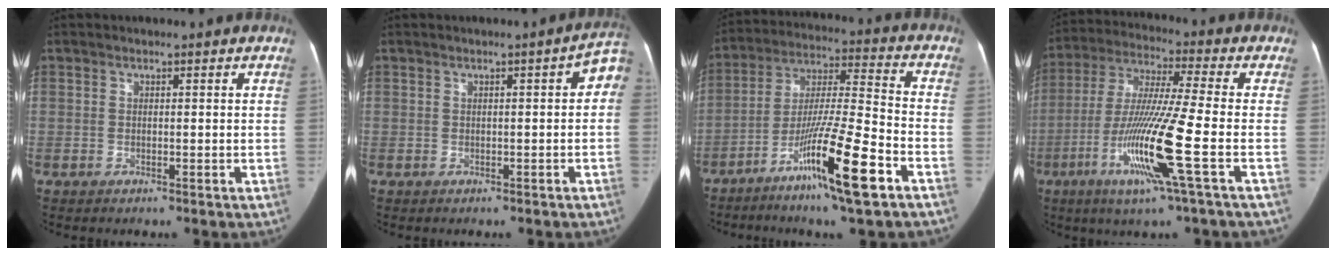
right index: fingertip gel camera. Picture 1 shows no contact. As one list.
[{"total": 3.3, "force": [0.4, 1.0, 3.1], "torque": [-0.027, 0.015, -0.001]}, {"total": 16.2, "force": [-8.3, 0.3, 13.9], "torque": [-0.256, -0.020, -0.144]}, {"total": 15.2, "force": [-5.0, -1.2, 14.3], "torque": [-0.289, -0.022, -0.100]}]